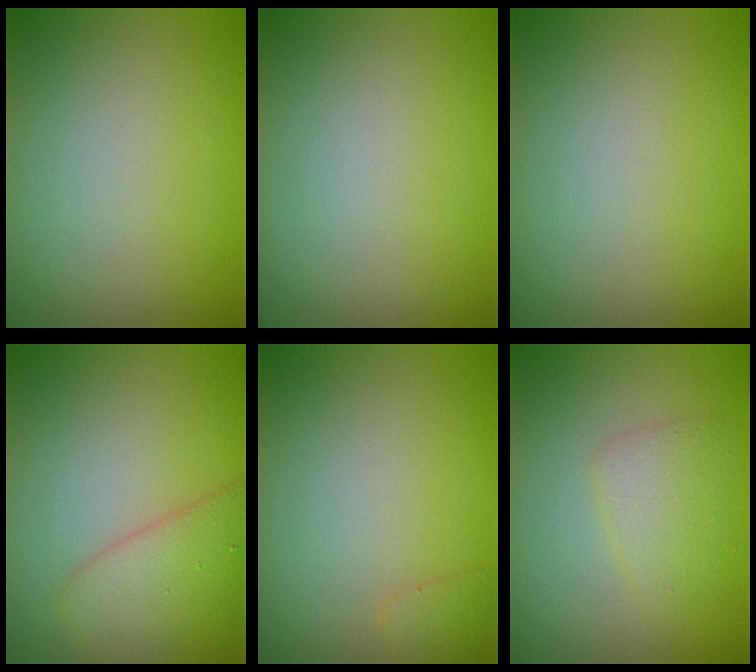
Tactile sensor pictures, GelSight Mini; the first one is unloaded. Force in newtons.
{"total": 0.0}
{"total": 0.0}
{"total": 4.2, "press": 4.2, "slide": 0.1}
{"total": 0.8, "press": 0.8, "slide": 0.0}
{"total": 2.1, "press": 2.1, "slide": 0.0}